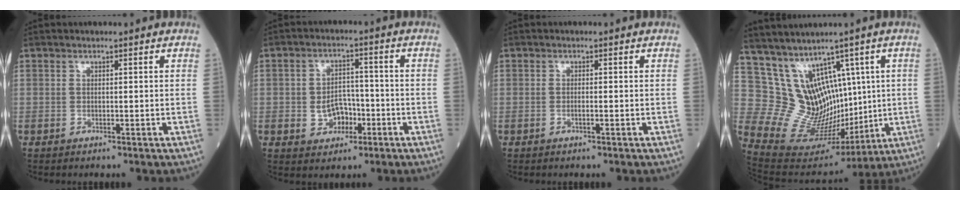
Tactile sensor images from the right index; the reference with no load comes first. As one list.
[{"total": 5.3, "force": [-1.7, 3.9, 3.2], "torque": [-0.054, 0.010, -0.025]}, {"total": 0.9, "force": [-0.3, 0.0, 0.9], "torque": [-0.018, 0.000, -0.005]}, {"total": 11.8, "force": [4.8, 8.5, 6.7], "torque": [-0.126, 0.039, 0.130]}]